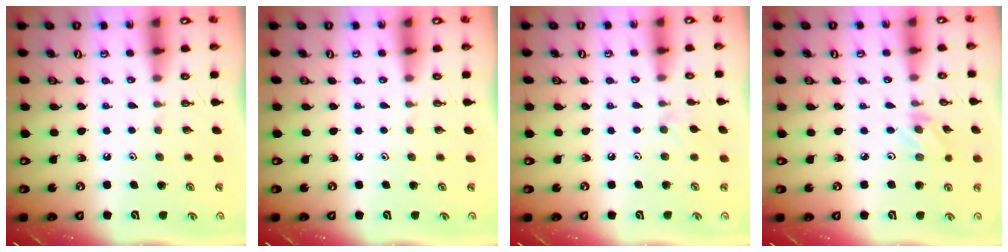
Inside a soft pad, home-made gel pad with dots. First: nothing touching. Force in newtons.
{"total": 0.0}
{"total": 3.4, "press": 3.4, "slide": 0.5}
{"total": 1.6, "press": 1.5, "slide": 0.3}